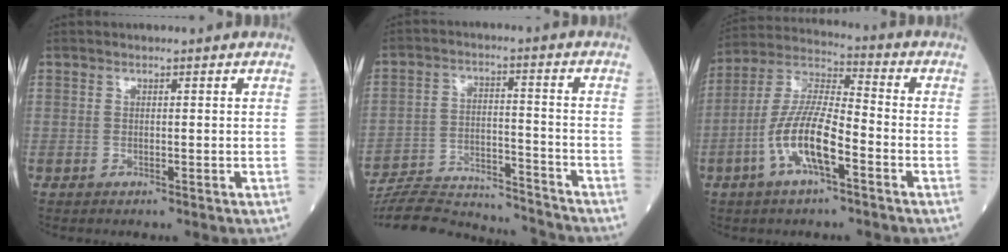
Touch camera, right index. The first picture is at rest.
{"total": 19.5, "force": [-18.8, 2.3, 4.4], "torque": [-0.107, 0.002, -0.284]}
{"total": 11.5, "force": [-4.3, 2.7, 10.3], "torque": [-0.217, 0.007, -0.085]}